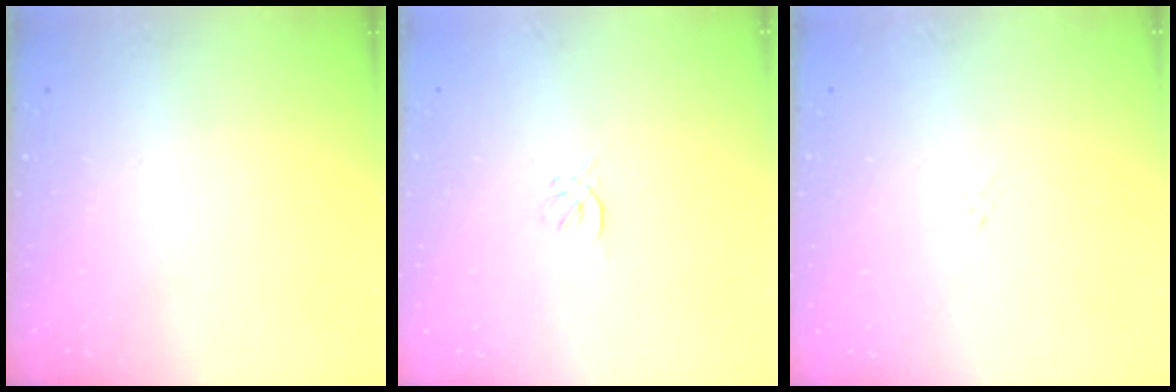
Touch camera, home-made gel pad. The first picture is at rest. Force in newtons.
{"total": 0.7, "press": 0.5, "slide": 0.5}
{"total": 0.7, "press": 0.5, "slide": 0.4}